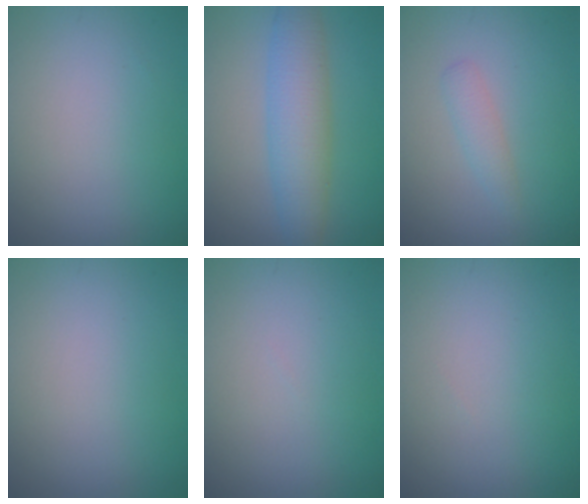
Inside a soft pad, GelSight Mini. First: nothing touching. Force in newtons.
{"total": 5.1, "press": 5.1, "slide": 0.2}
{"total": 1.4, "press": 1.4, "slide": 0.0}
{"total": 0.0}
{"total": 0.0}
{"total": 0.0}